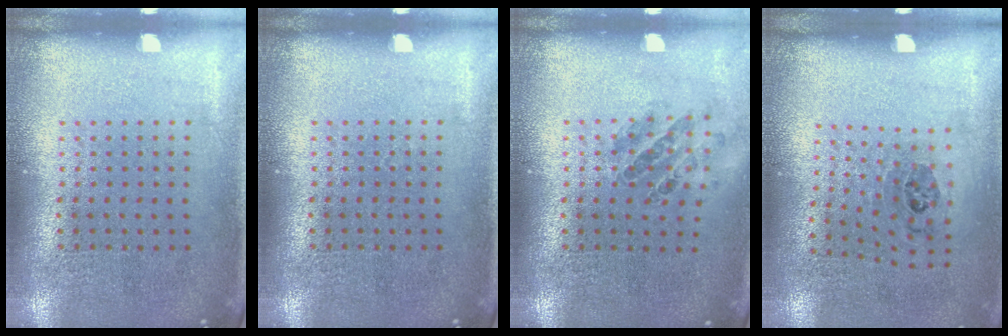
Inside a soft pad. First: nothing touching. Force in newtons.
{"total": 0.0}
{"total": 0.8, "press": 0.8, "slide": 0.2}
{"total": 1.1, "press": 0.7, "slide": 0.9}